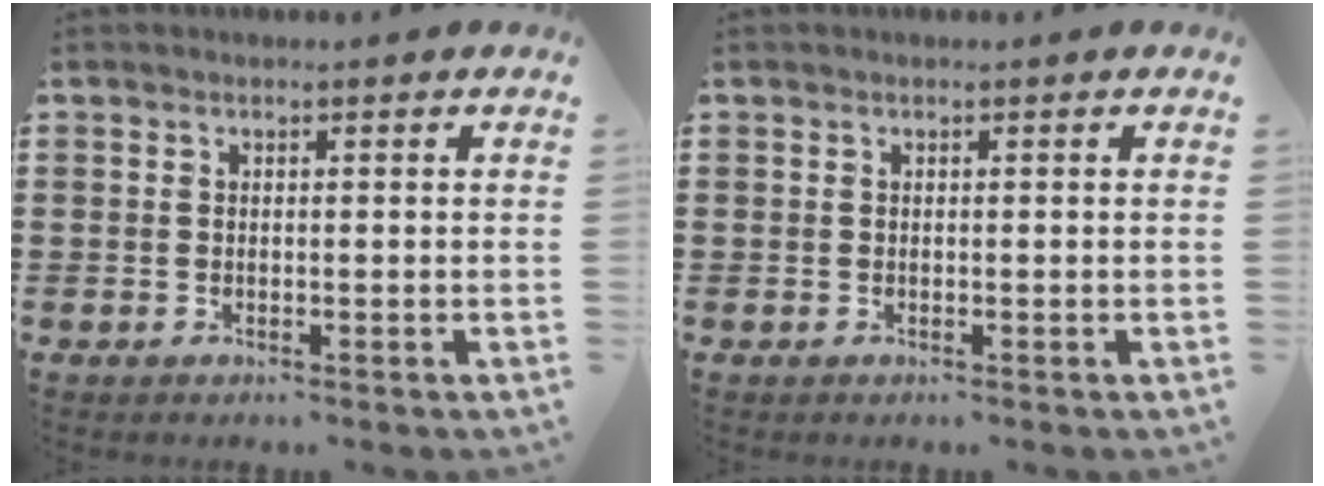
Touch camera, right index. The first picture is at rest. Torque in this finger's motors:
{"motor_torque": [0.29, 0.23, 0.02, 0.01]}